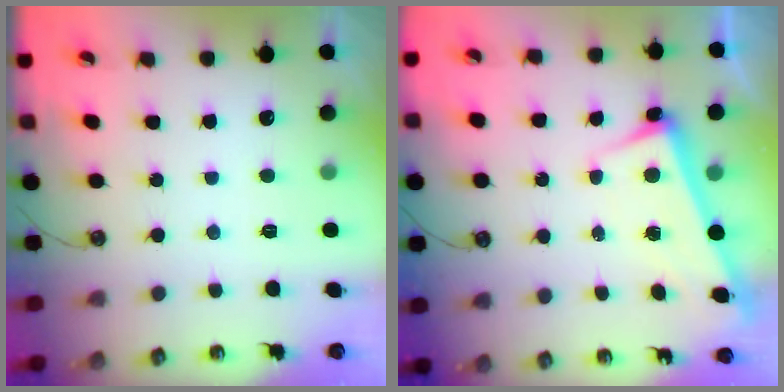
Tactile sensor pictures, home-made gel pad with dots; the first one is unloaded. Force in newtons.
{"total": 2.7, "press": 2.7, "slide": 0.7}